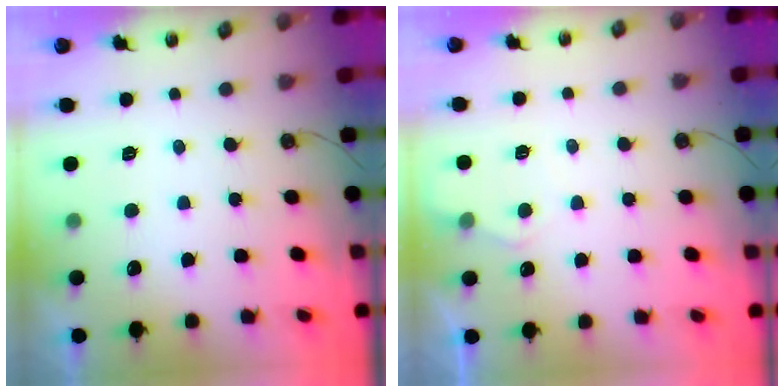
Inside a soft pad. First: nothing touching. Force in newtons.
{"total": 4.3, "press": 4.3, "slide": 0.5}